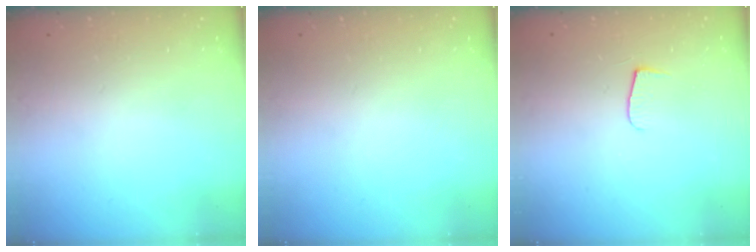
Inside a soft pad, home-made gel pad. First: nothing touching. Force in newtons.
{"total": 0.0}
{"total": 4.3, "press": 4.2, "slide": 0.5}